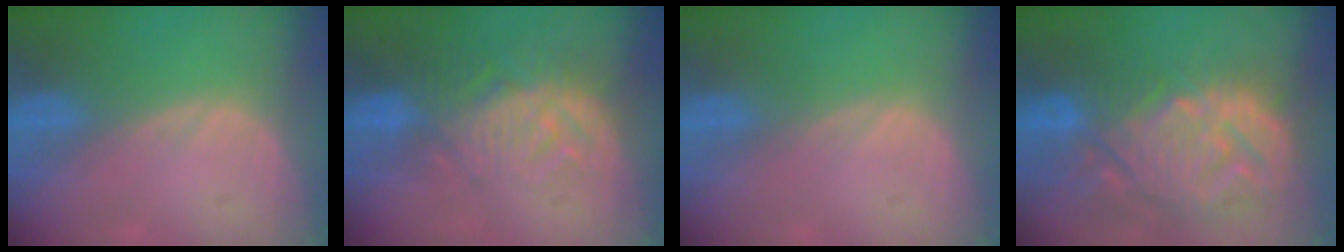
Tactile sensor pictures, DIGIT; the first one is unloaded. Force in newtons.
{"total": 9.3, "press": 8.1, "slide": 4.6}
{"total": 0.0}
{"total": 14.5, "press": 12.4, "slide": 7.6}